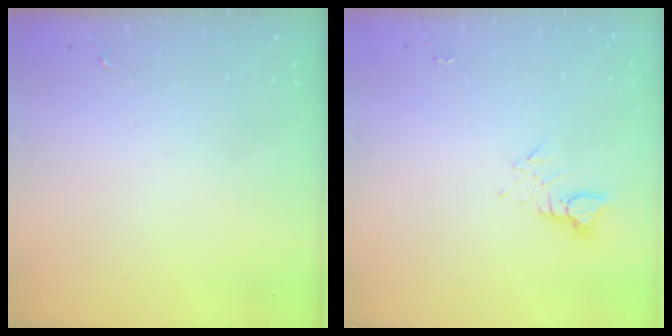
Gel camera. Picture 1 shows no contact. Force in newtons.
{"total": 3.1, "press": 3.1, "slide": 0.3}